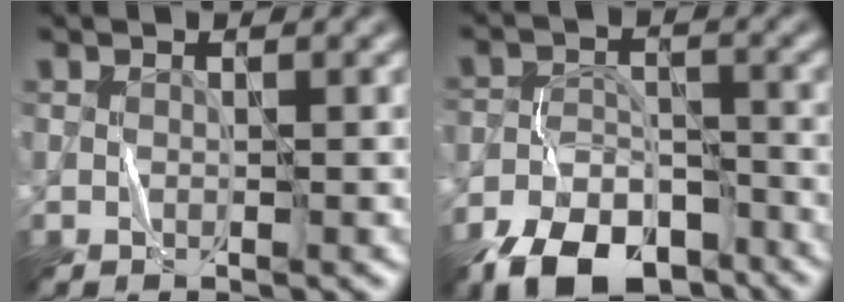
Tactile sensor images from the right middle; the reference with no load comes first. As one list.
[{"total": 9.1, "force": [-7.1, 4.1, 4.0], "torque": [-0.068, -0.006, -0.127]}]